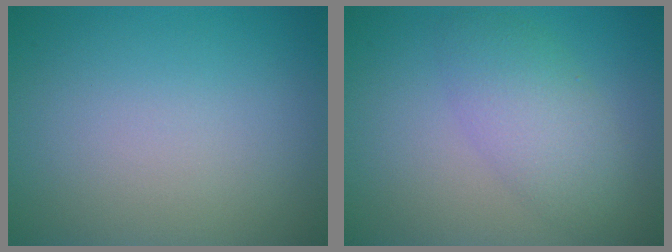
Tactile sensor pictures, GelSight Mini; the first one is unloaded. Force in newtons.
{"total": 4.1, "press": 4.1, "slide": 0.3}